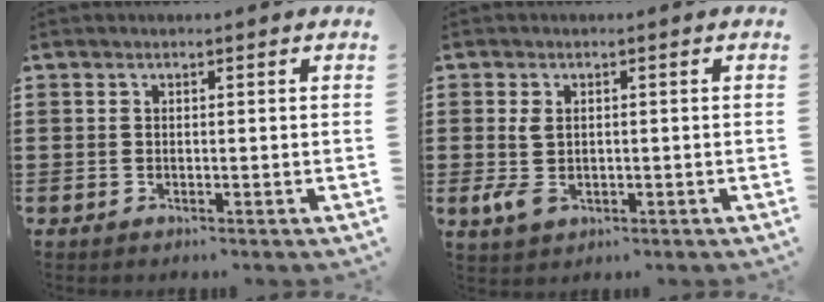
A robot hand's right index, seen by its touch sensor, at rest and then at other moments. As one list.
[{"total": 3.5, "force": [-0.2, 2.0, 2.8], "torque": [-0.076, -0.005, -0.009]}]